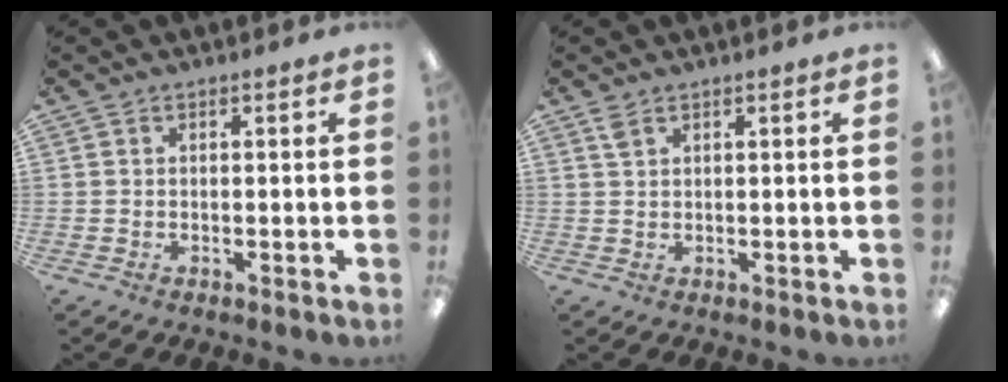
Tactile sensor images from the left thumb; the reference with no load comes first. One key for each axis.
{"total": 1.9, "fx": 1.3, "fy": 0.8, "fz": 1.1, "tx": -0.027, "ty": 0.001, "tz": 0.023}